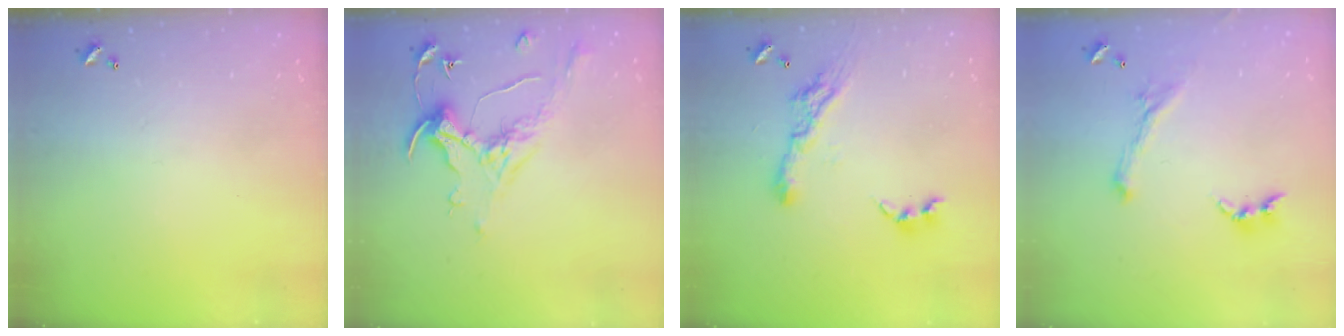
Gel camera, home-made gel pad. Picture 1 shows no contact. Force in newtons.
{"total": 0.8, "press": 0.7, "slide": 0.5}
{"total": 9.2, "press": 9.1, "slide": 1.0}
{"total": 0.0}